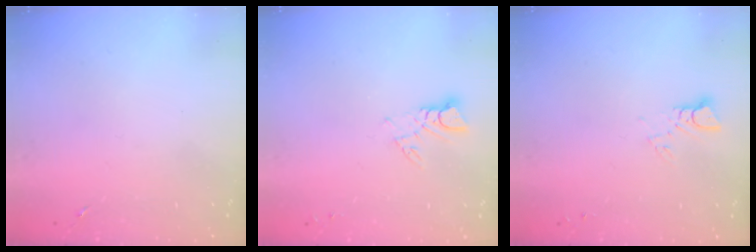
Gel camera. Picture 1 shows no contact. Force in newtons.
{"total": 4.5, "press": 4.5, "slide": 0.5}
{"total": 2.9, "press": 2.9, "slide": 0.2}